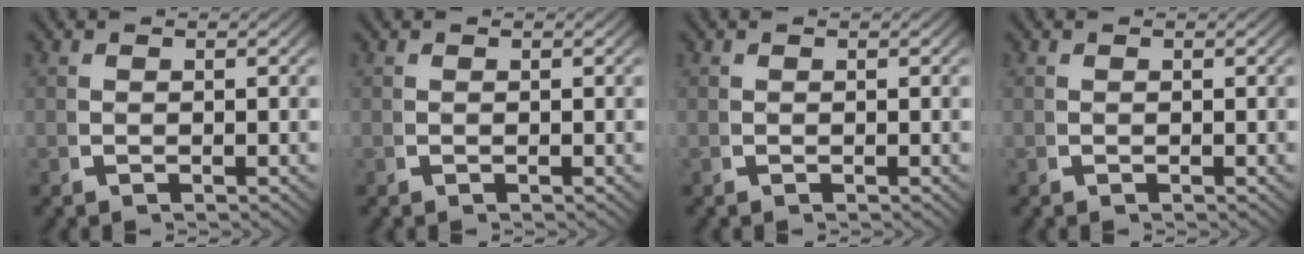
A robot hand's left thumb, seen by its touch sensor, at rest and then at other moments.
{"total": 0.0}
{"total": 0.0}
{"total": 0.0}